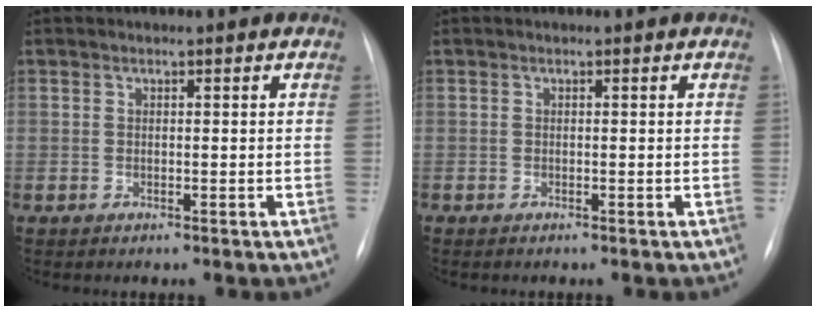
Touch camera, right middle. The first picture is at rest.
{"total": 0.0}